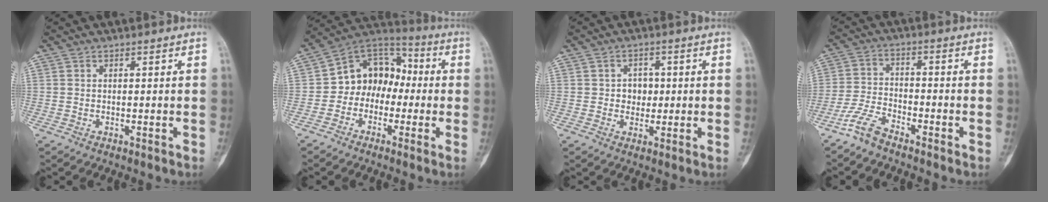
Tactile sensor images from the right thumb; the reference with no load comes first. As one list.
[{"total": 12.0, "force": [-1.5, 9.6, 7.0], "torque": [-0.073, 0.051, -0.043]}, {"total": 3.7, "force": [0.2, 3.1, 1.9], "torque": [-0.005, 0.006, 0.001]}, {"total": 5.6, "force": [-4.7, 1.8, 2.4], "torque": [-0.056, 0.021, -0.100]}]